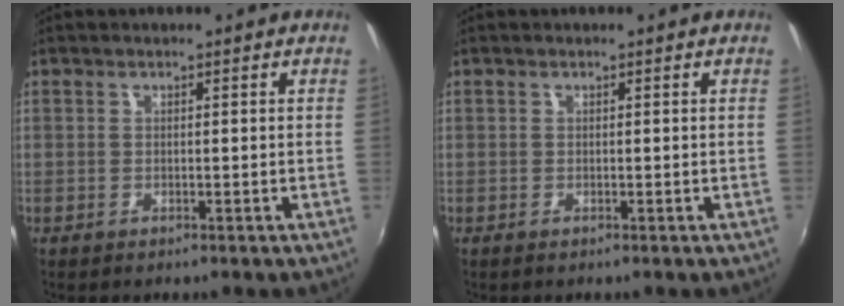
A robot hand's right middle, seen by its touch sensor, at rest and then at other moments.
{"total": 0.0}